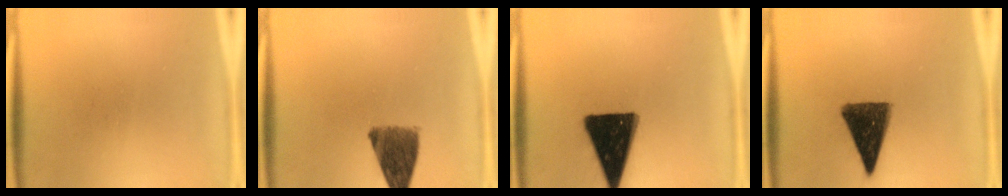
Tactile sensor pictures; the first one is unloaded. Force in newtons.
{"total": 8.8}
{"total": 17.6}
{"total": 12.4}